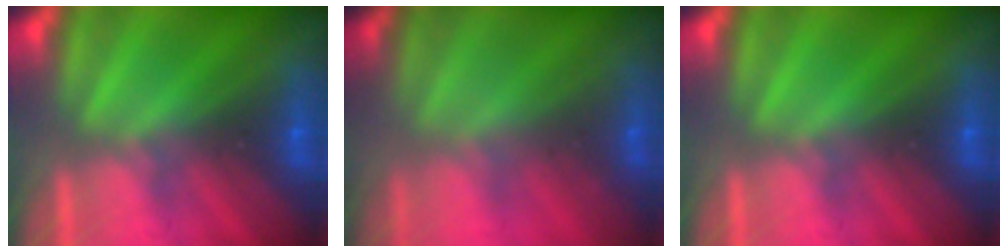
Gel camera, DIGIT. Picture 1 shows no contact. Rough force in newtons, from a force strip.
{"total": 1.6}
{"total": 0.0}